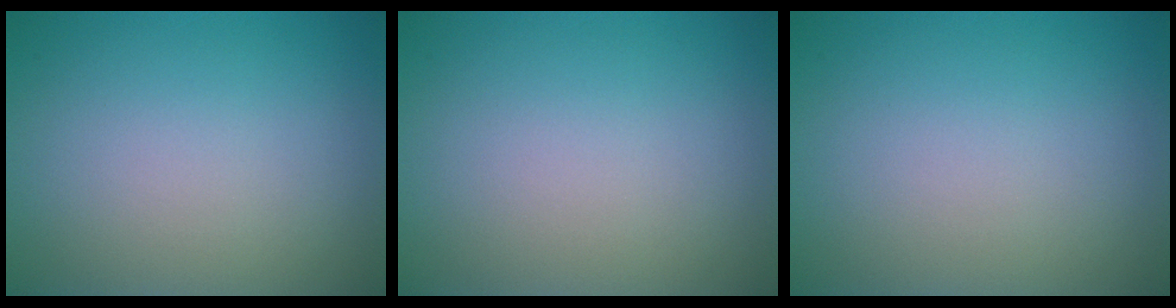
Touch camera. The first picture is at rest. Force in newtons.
{"total": 0.0}
{"total": 0.0}